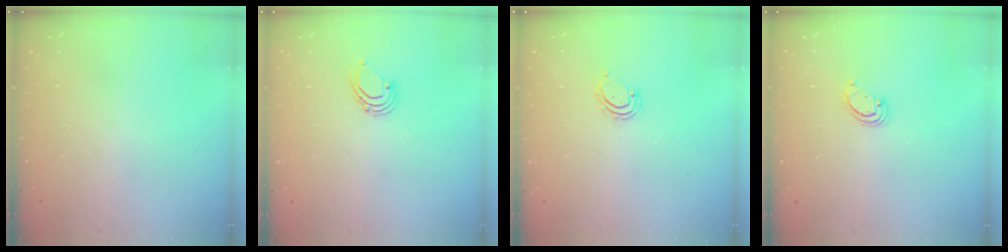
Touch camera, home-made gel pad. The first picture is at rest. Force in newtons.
{"total": 2.9, "press": 2.9, "slide": 0.2}
{"total": 3.7, "press": 3.6, "slide": 0.5}
{"total": 2.3, "press": 2.3, "slide": 0.2}